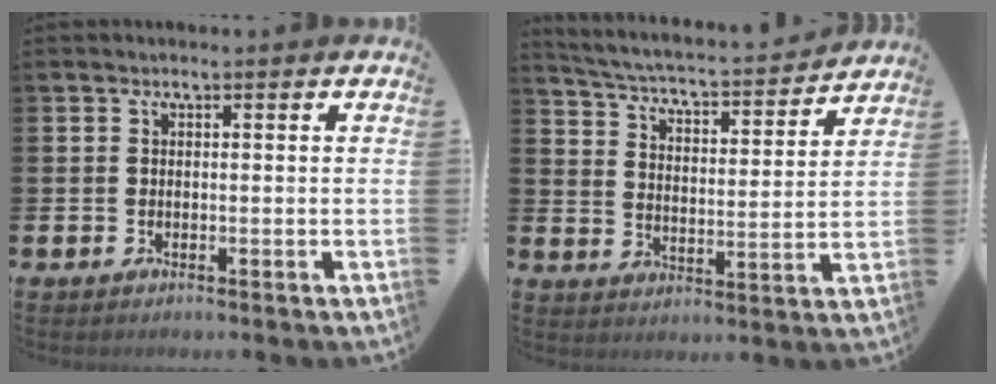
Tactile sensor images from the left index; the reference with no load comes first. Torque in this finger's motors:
{"motor_torque": [0.84, -1.30, 0.08, 0.05]}